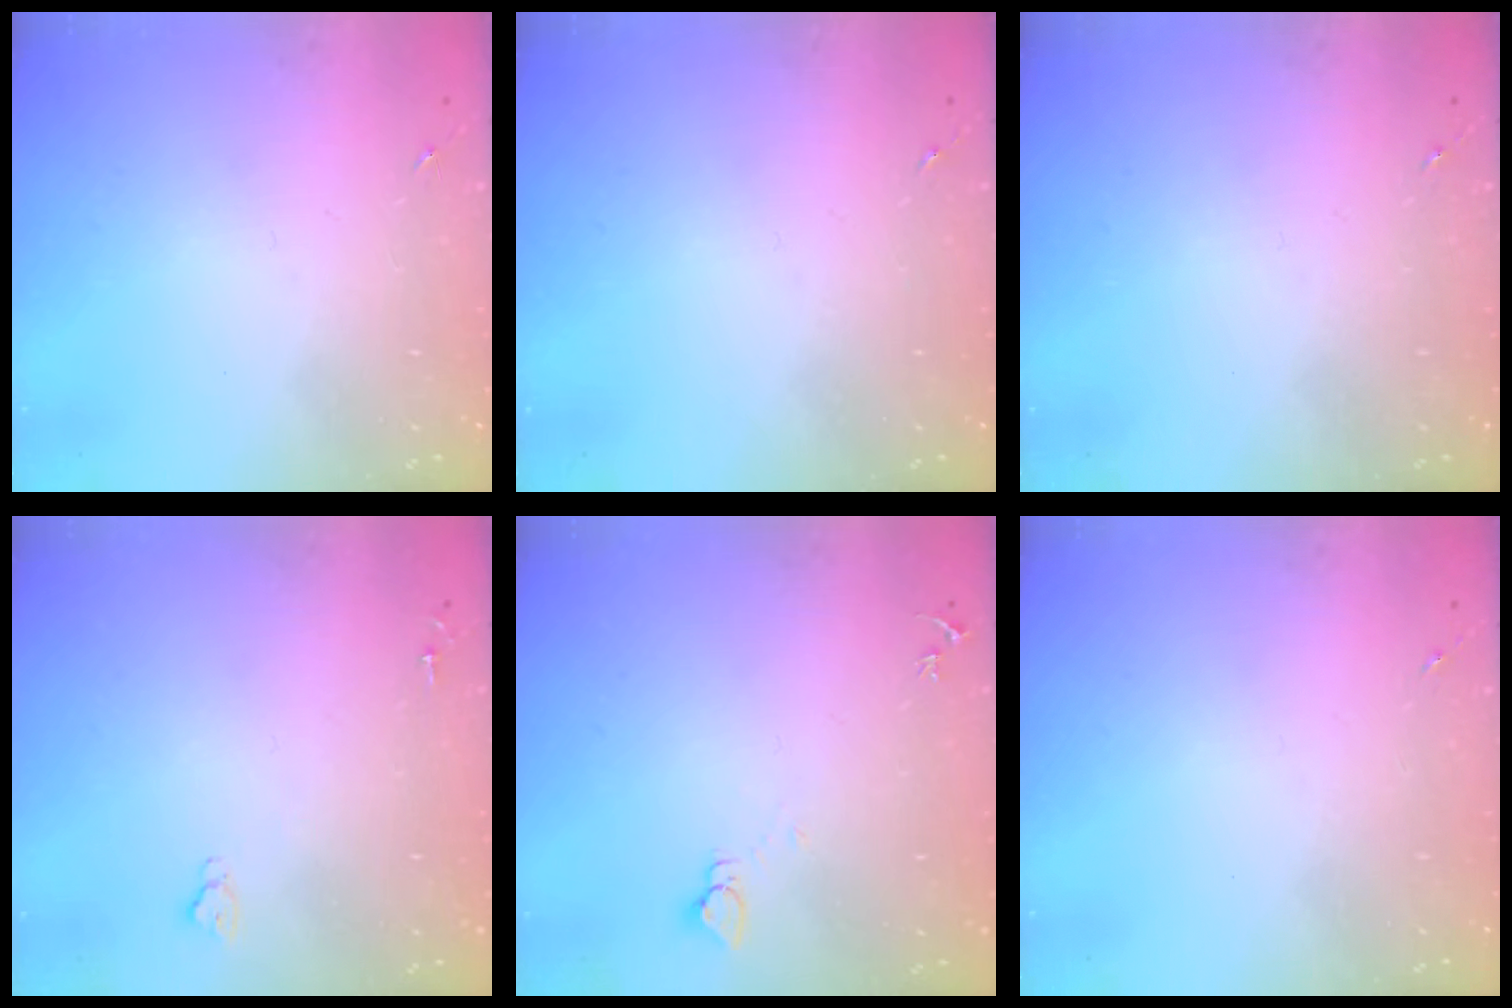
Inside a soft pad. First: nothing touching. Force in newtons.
{"total": 0.0}
{"total": 0.0}
{"total": 2.6, "press": 2.5, "slide": 0.3}
{"total": 2.7, "press": 2.7, "slide": 0.2}
{"total": 0.0}